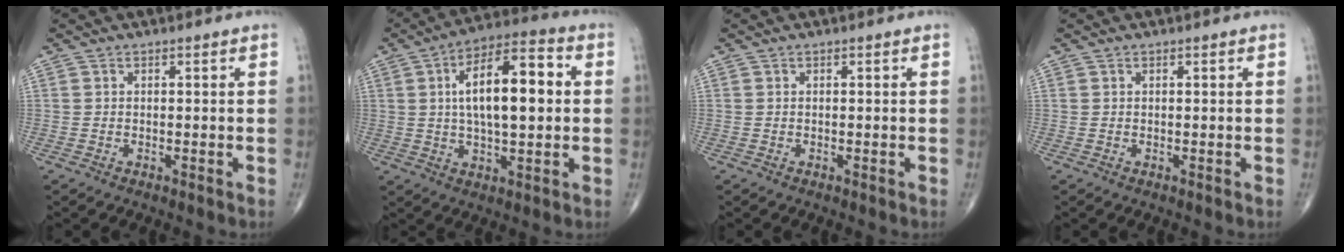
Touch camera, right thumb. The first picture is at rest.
{"total": 15.8, "force": [2.1, 6.4, 14.3], "torque": [-0.224, 0.021, 0.029]}
{"total": 0.0}
{"total": 0.0}